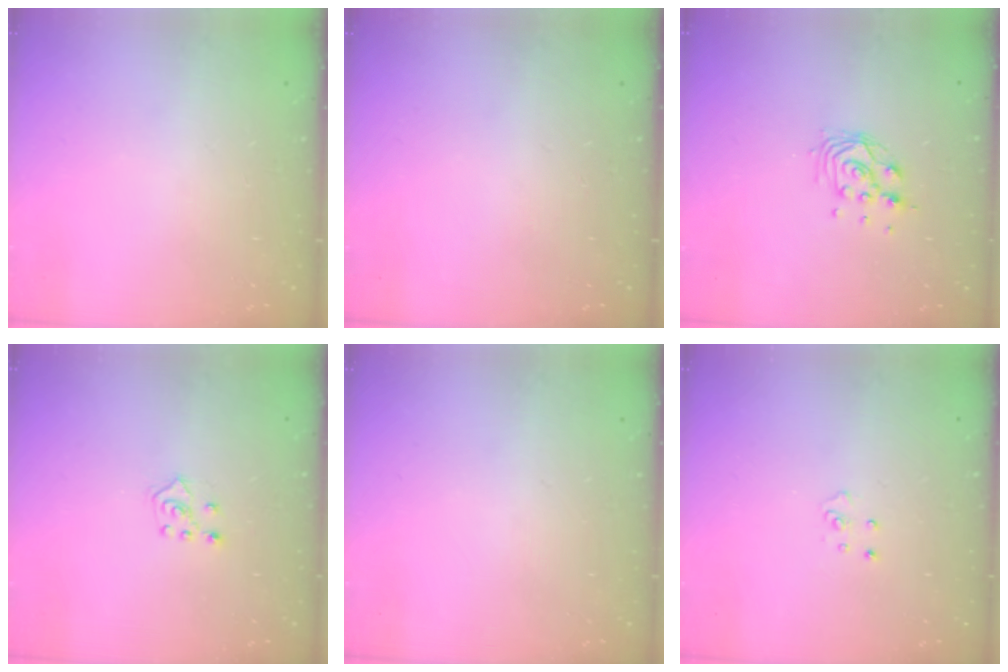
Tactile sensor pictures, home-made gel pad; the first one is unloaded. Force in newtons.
{"total": 0.0}
{"total": 9.3, "press": 9.2, "slide": 1.3}
{"total": 5.0, "press": 4.9, "slide": 0.8}
{"total": 0.0}
{"total": 3.6, "press": 3.6, "slide": 0.3}